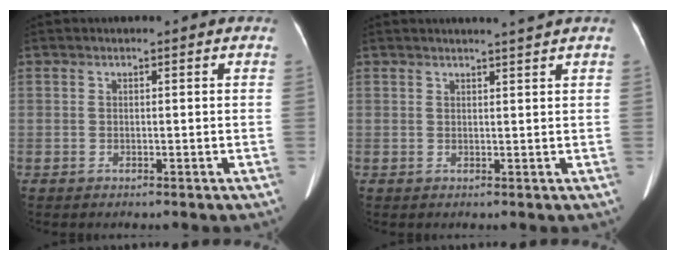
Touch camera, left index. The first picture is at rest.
{"total": 2.4, "force": [2.1, -0.9, 0.8], "torque": [-0.012, -0.005, 0.029]}